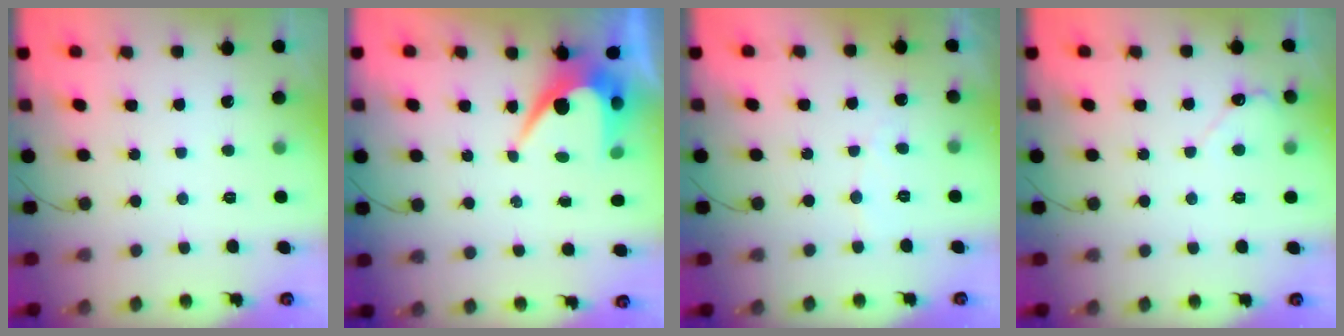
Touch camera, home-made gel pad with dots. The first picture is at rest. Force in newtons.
{"total": 7.5, "press": 7.5, "slide": 0.5}
{"total": 2.6, "press": 2.6, "slide": 0.1}
{"total": 2.8, "press": 2.7, "slide": 0.3}